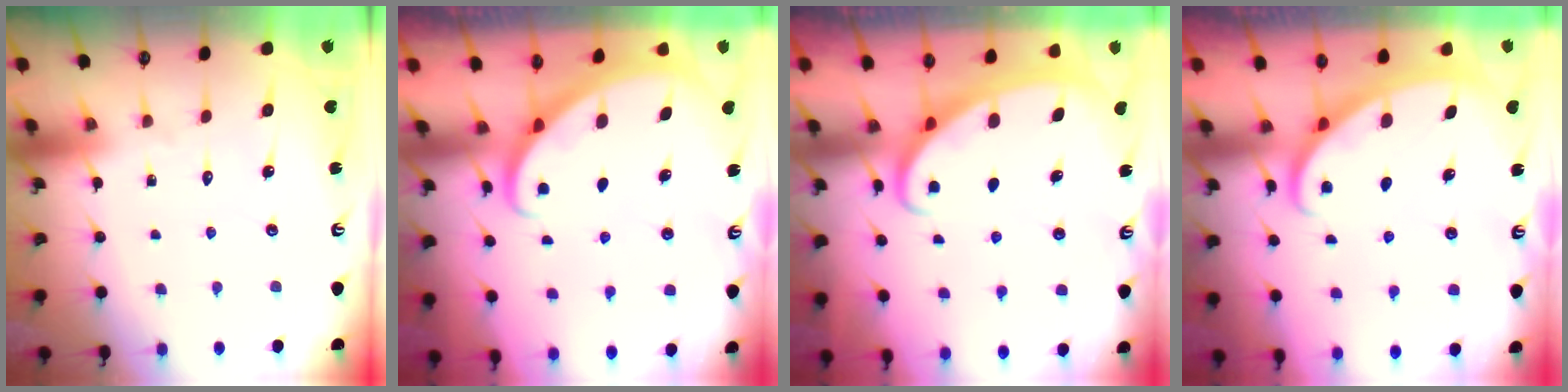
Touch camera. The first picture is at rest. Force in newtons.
{"total": 2.9, "press": 2.9, "slide": 0.2}
{"total": 2.4, "press": 2.4, "slide": 0.4}
{"total": 2.7, "press": 2.7, "slide": 0.1}